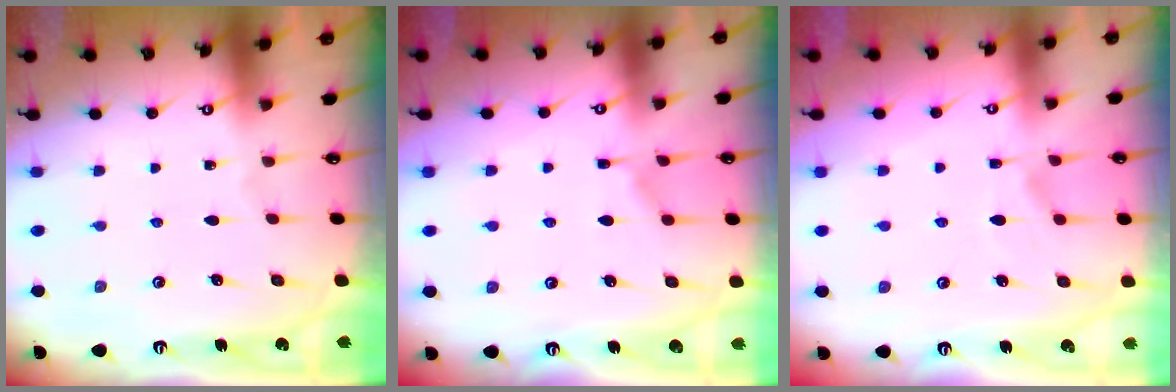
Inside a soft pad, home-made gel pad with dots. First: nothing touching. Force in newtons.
{"total": 6.0, "press": 5.9, "slide": 0.7}
{"total": 1.5, "press": 0.9, "slide": 1.2}